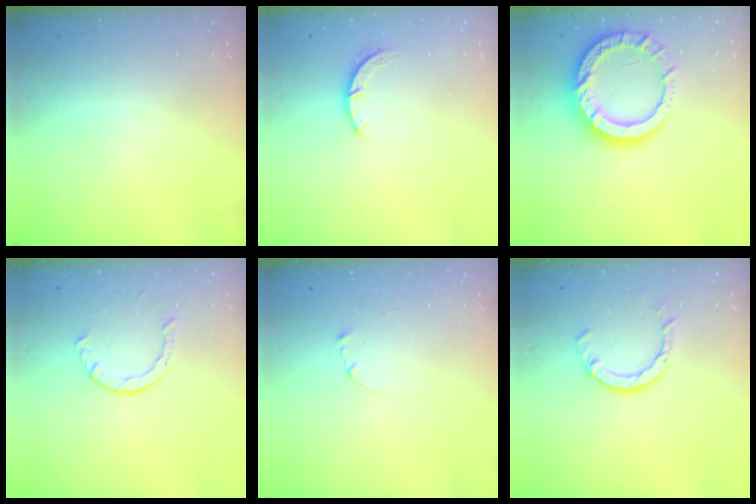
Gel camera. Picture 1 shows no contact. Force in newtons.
{"total": 2.7, "press": 2.7, "slide": 0.4}
{"total": 15.0, "press": 14.9, "slide": 1.3}
{"total": 2.3, "press": 2.3, "slide": 0.2}
{"total": 2.3, "press": 2.3, "slide": 0.2}
{"total": 5.5, "press": 5.5, "slide": 0.6}